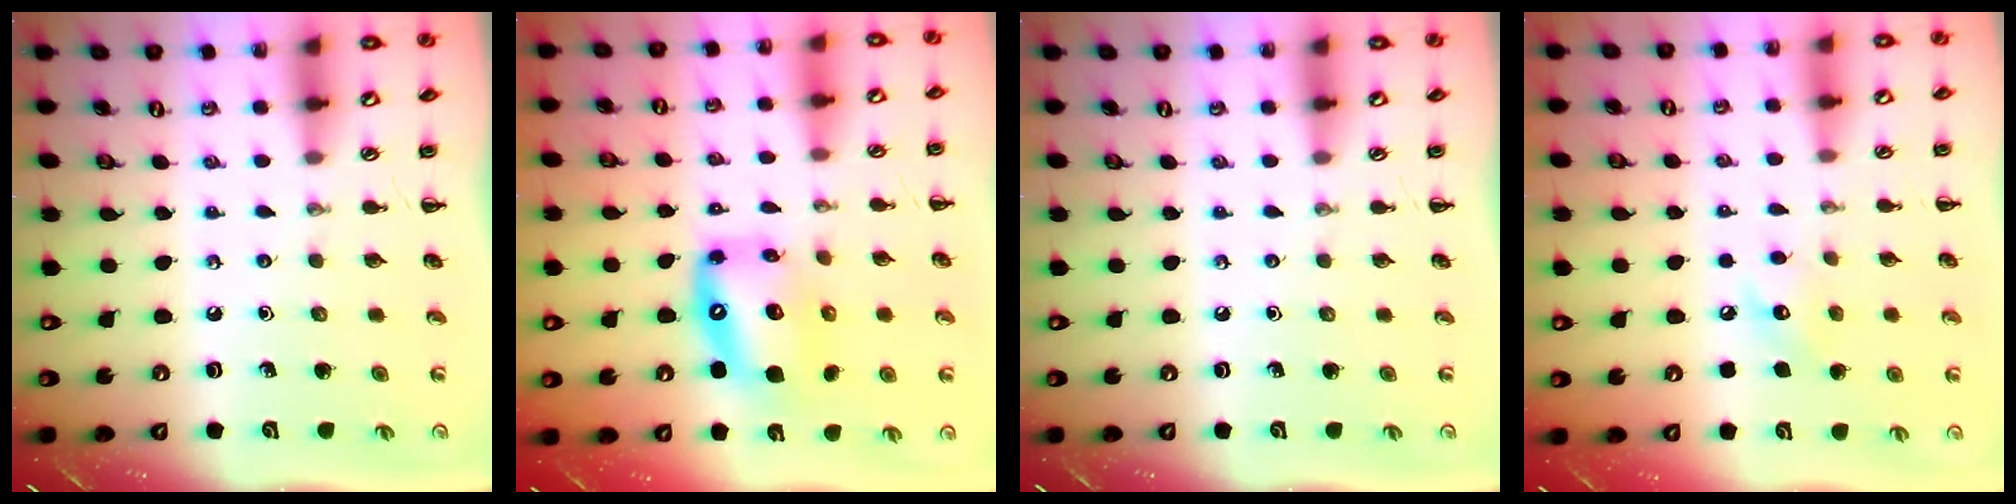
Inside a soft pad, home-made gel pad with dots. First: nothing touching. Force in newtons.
{"total": 11.9, "press": 11.4, "slide": 3.1}
{"total": 0.0}
{"total": 6.8, "press": 6.7, "slide": 1.1}